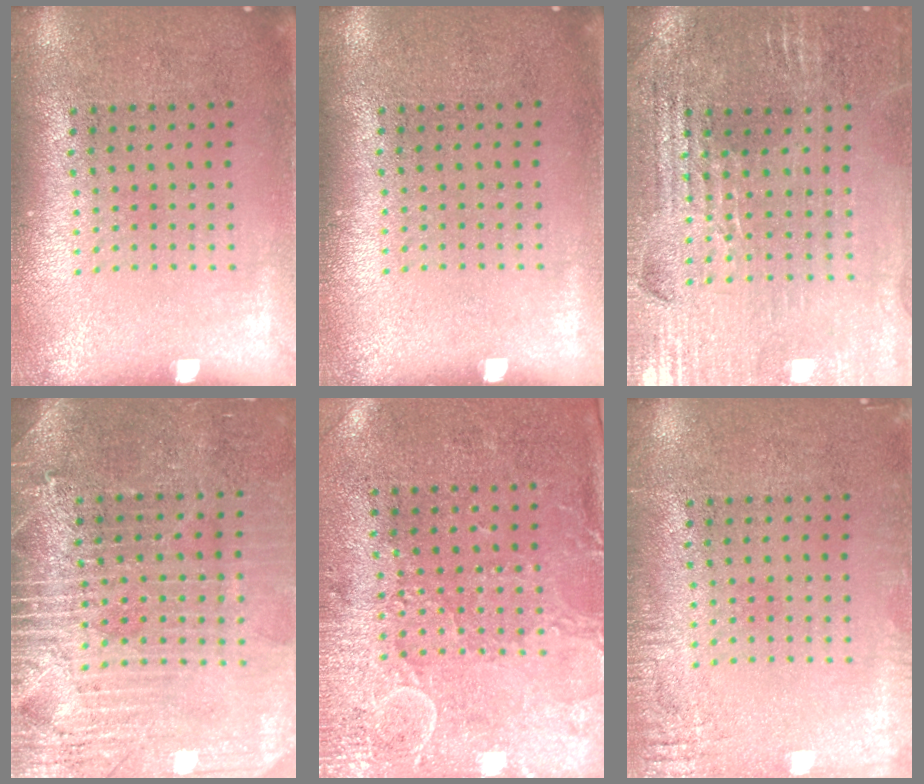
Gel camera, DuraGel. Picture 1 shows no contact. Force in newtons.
{"total": 0.0}
{"total": 2.8, "press": 2.8, "slide": 0.5}
{"total": 3.7, "press": 3.4, "slide": 1.5}
{"total": 2.9, "press": 2.4, "slide": 1.7}
{"total": 1.8, "press": 1.8, "slide": 0.1}